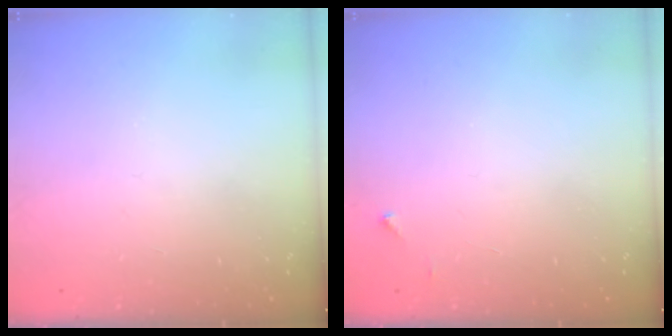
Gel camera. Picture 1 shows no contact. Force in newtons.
{"total": 2.0, "press": 2.0, "slide": 0.2}